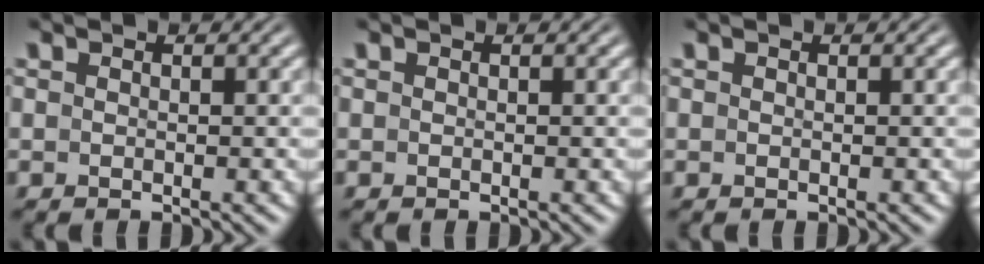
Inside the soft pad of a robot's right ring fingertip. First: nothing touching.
{"total": 0.0}
{"total": 1.4, "force": [-0.3, -1.3, -0.4], "torque": [0.016, -0.011, 0.005]}